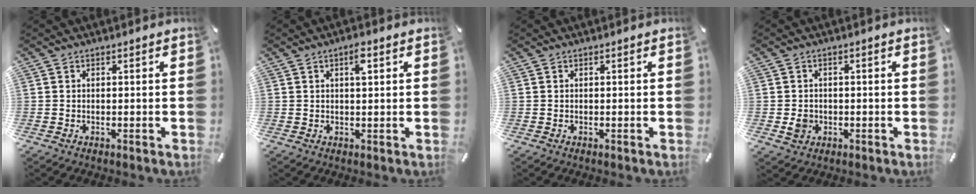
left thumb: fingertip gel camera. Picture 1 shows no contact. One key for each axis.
{"total": 2.9, "fx": 1.1, "fy": 0.9, "fz": 2.5, "tx": -0.045, "ty": 0.004, "tz": 0.015}
{"total": 0.0}
{"total": 3.4, "fx": -0.6, "fy": 3.0, "fz": 1.4, "tx": -0.023, "ty": -0.001, "tz": -0.013}